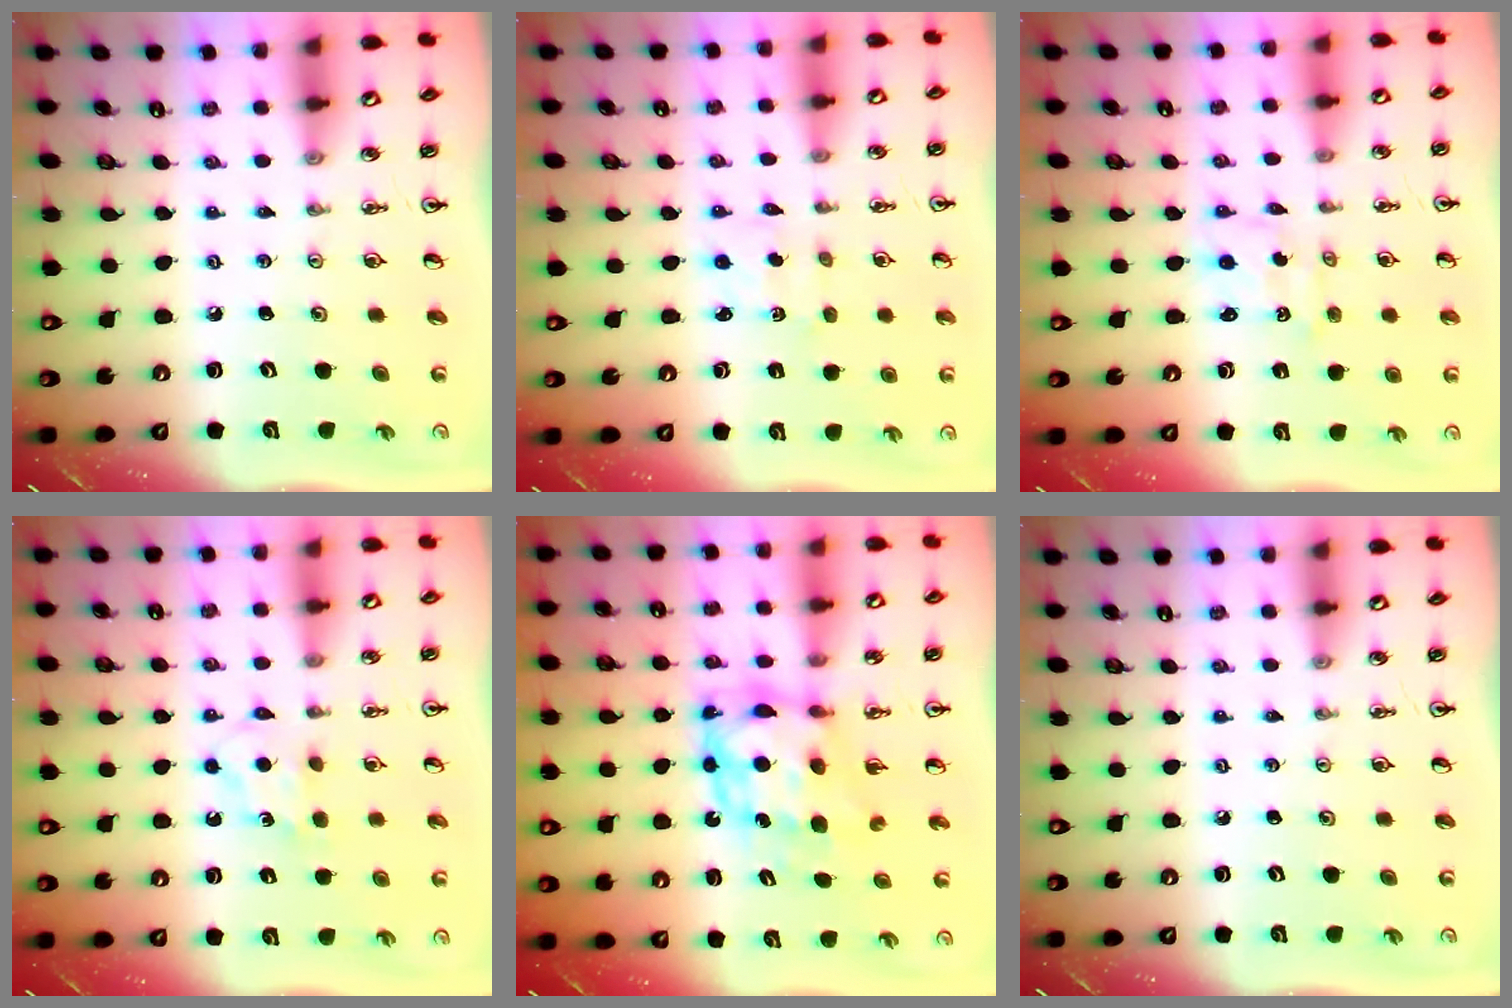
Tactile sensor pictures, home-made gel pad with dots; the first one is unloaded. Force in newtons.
{"total": 1.3, "press": 1.2, "slide": 0.6}
{"total": 1.0, "press": 0.9, "slide": 0.5}
{"total": 5.5, "press": 5.4, "slide": 0.7}
{"total": 9.0, "press": 9.0, "slide": 0.4}
{"total": 0.0}